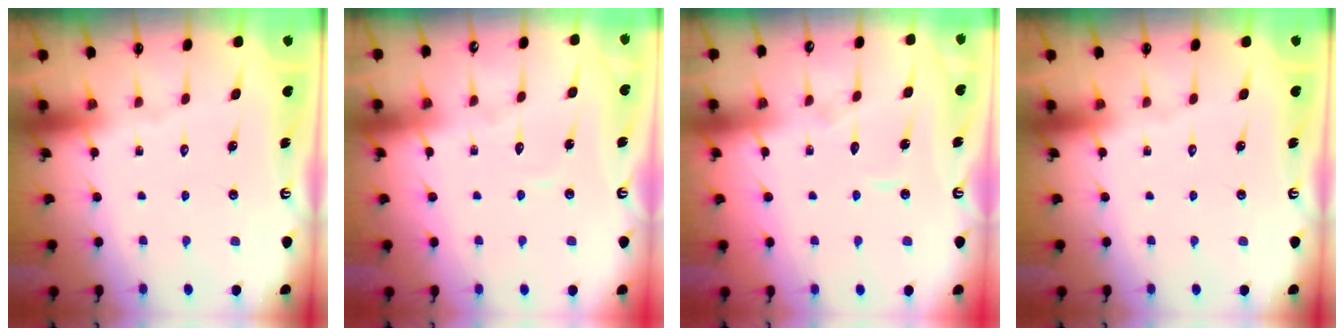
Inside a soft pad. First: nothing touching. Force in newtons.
{"total": 5.6, "press": 5.6, "slide": 0.3}
{"total": 3.4, "press": 3.4, "slide": 0.2}
{"total": 0.0}